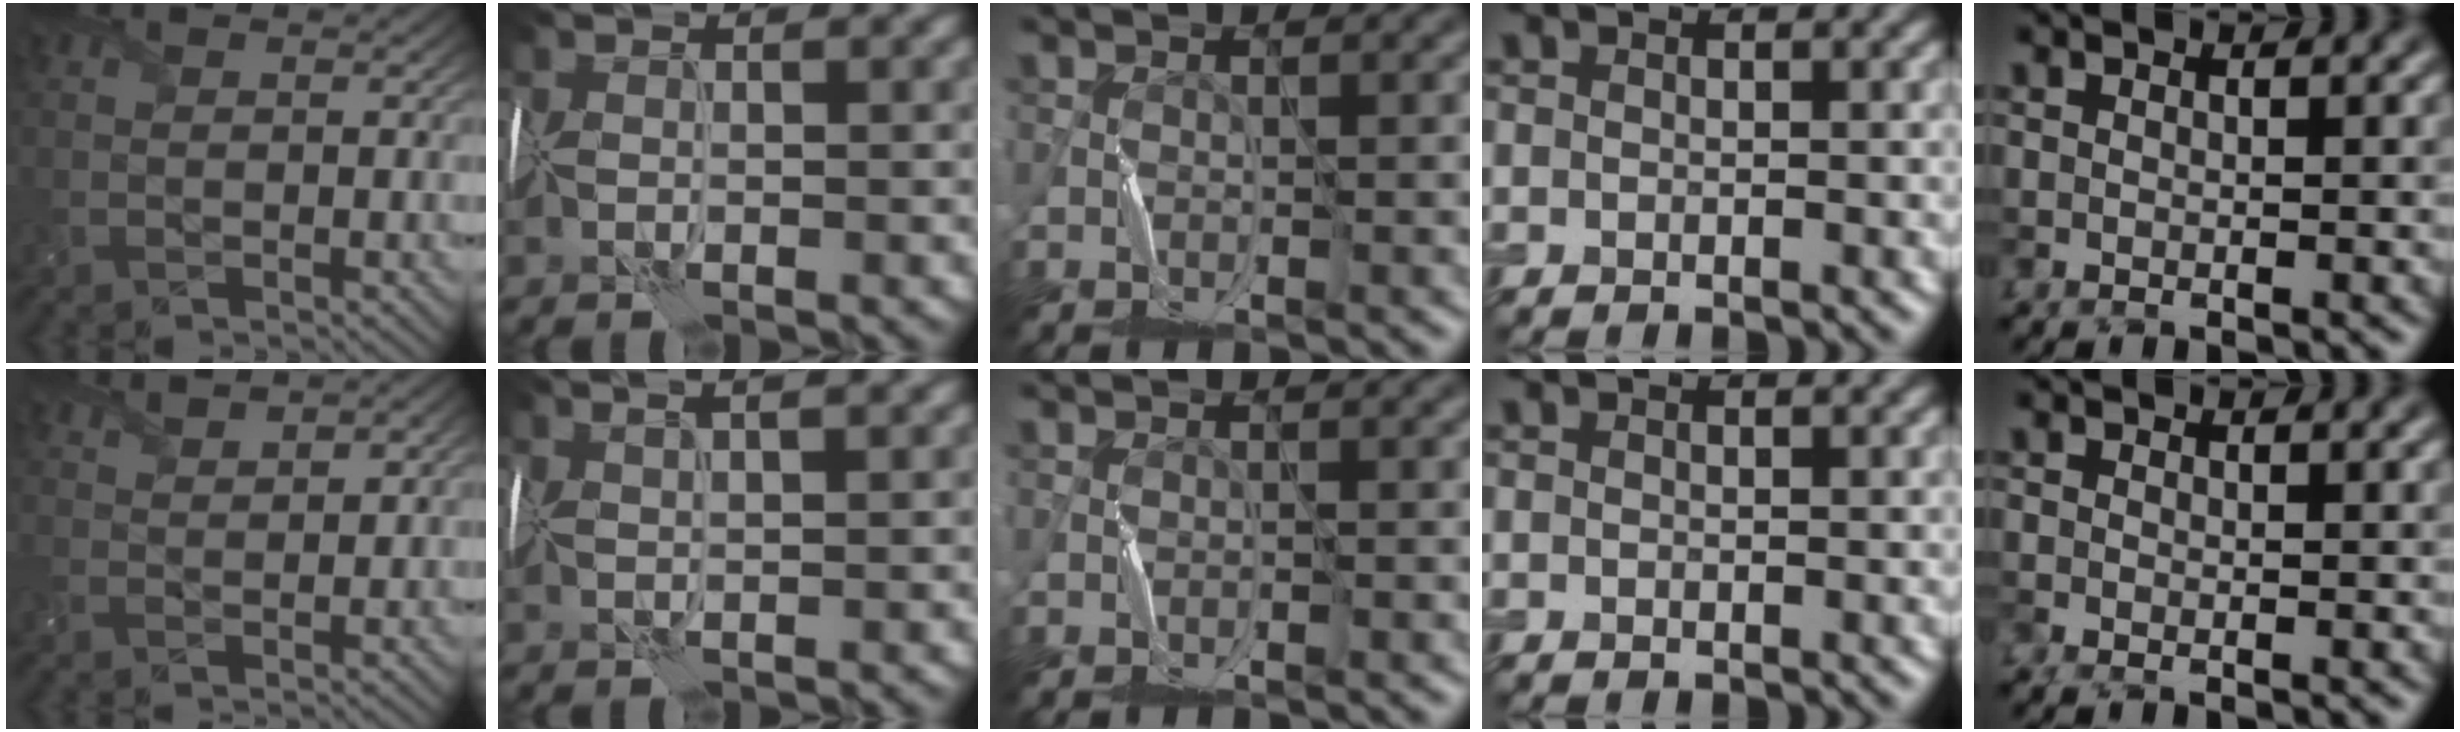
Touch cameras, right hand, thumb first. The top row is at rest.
{"thumb": {"total": 2.7, "force": [2.1, 0.9, 1.3], "torque": [-0.025, 0.006, 0.043]}, "index": {"total": 3.9, "force": [2.6, 1.0, 2.7], "torque": [-0.022, 0.030, 0.020]}, "little": {"total": 0.6, "force": [-0.3, 0.3, 0.4], "torque": [-0.014, -0.004, -0.012]}}